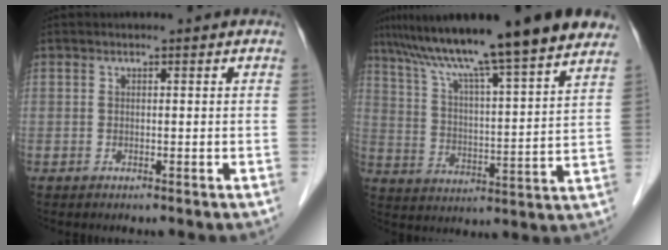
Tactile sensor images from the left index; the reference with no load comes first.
{"total": 22.0, "force": [17.4, 0.2, 13.4], "torque": [-0.219, 0.021, 0.259]}